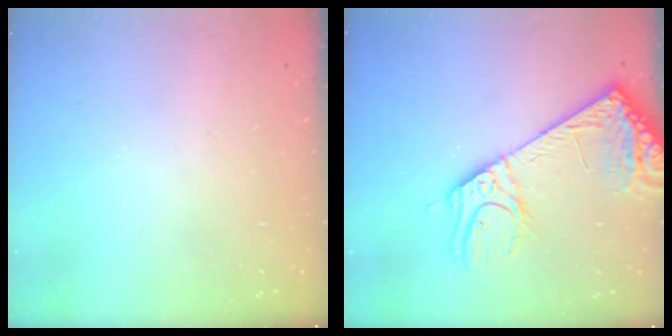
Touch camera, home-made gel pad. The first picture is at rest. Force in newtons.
{"total": 14.8, "press": 14.5, "slide": 3.1}